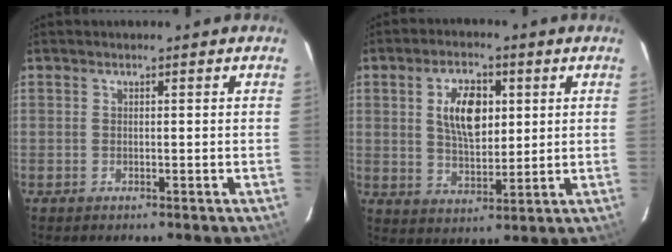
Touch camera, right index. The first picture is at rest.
{"total": 9.4, "force": [2.5, 4.9, 7.7], "torque": [-0.138, 0.010, 0.049]}